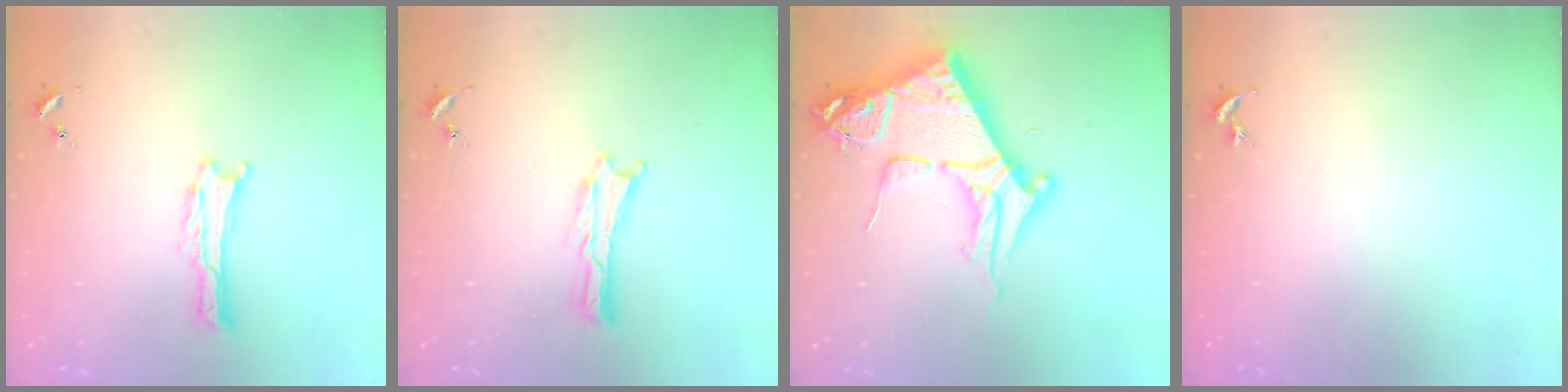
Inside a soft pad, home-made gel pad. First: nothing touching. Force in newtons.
{"total": 0.0}
{"total": 10.7, "press": 10.7, "slide": 1.2}
{"total": 0.0}